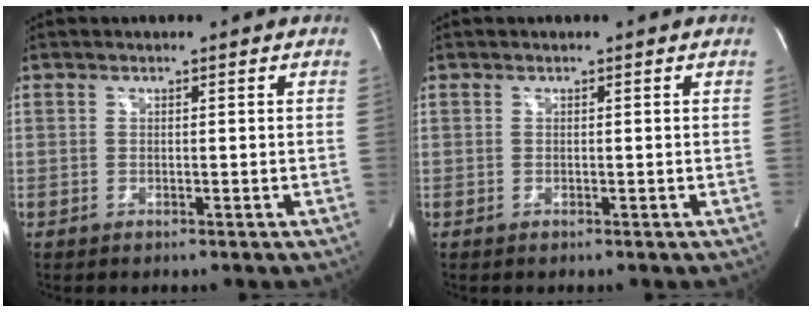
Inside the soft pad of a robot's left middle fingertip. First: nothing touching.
{"total": 0.0}